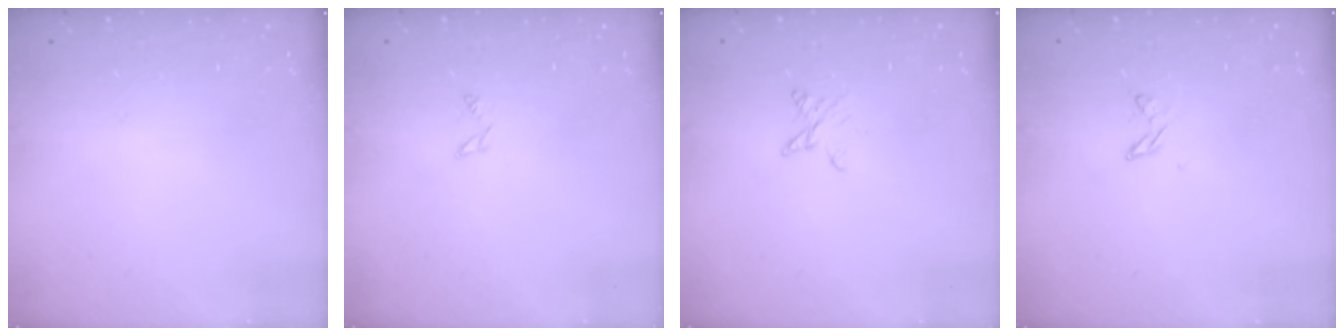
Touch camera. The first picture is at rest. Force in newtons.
{"total": 1.8, "press": 1.7, "slide": 0.3}
{"total": 3.1, "press": 3.1, "slide": 0.4}
{"total": 3.1, "press": 3.1, "slide": 0.6}